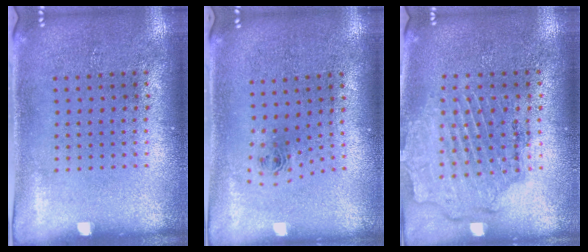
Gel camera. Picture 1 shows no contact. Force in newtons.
{"total": 0.9, "press": 0.4, "slide": 0.8}
{"total": 1.8, "press": 1.7, "slide": 0.6}